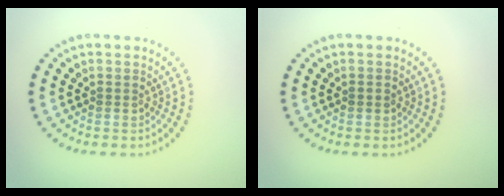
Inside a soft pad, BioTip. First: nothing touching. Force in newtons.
{"total": 0.7, "press": 0.7, "slide": 0.0}